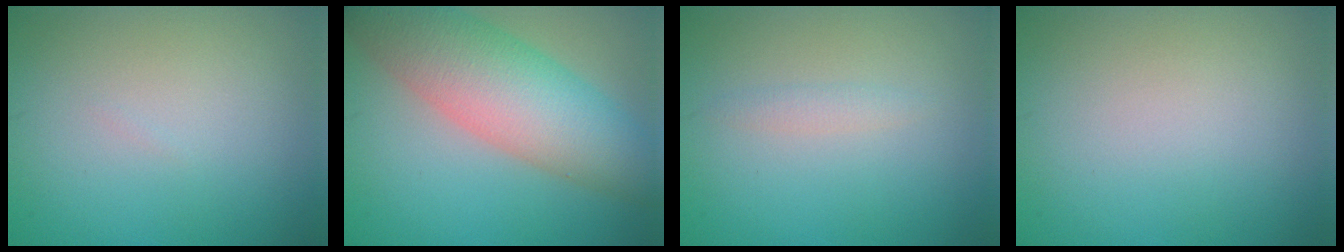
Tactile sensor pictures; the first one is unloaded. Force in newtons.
{"total": 9.2, "press": 9.2, "slide": 0.3}
{"total": 1.0, "press": 1.0, "slide": 0.1}
{"total": 0.0}